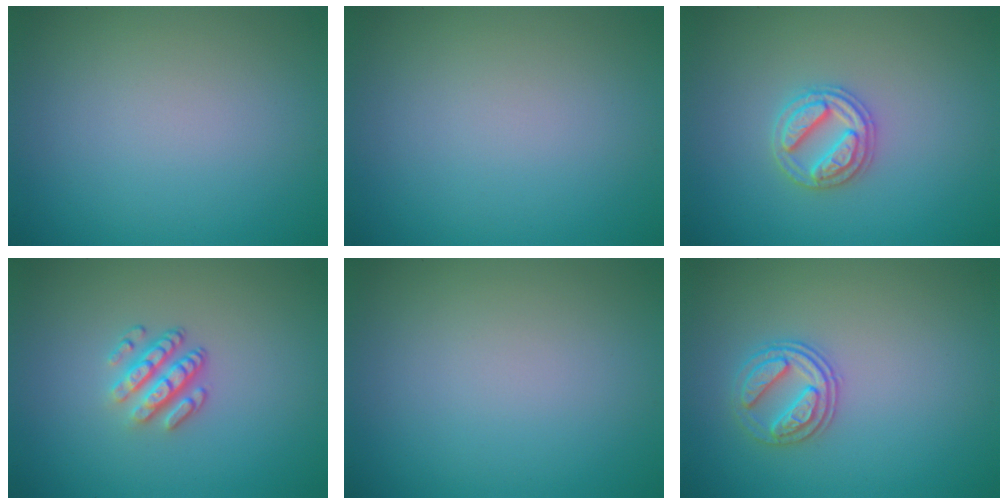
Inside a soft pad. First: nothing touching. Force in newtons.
{"total": 0.0}
{"total": 2.7, "press": 2.7, "slide": 0.3}
{"total": 3.4, "press": 2.4, "slide": 2.4}
{"total": 0.0}
{"total": 2.6, "press": 2.5, "slide": 0.7}